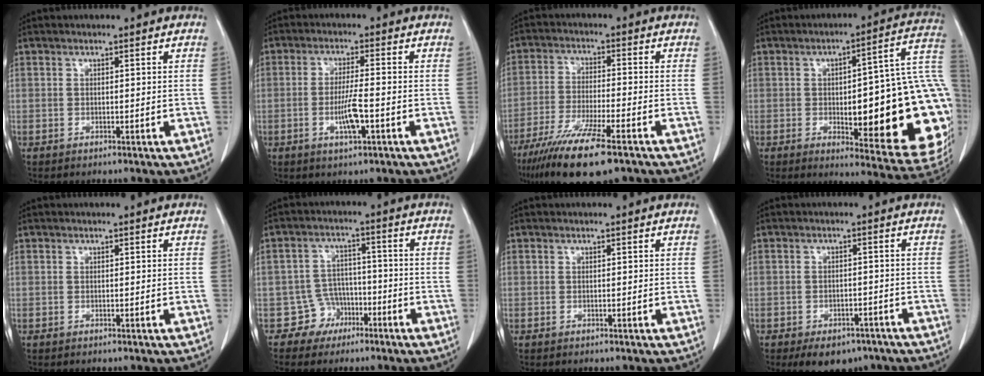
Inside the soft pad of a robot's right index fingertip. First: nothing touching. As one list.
[{"total": 2.8, "force": [-0.8, 0.0, 2.6], "torque": [-0.055, -0.005, -0.017]}, {"total": 13.3, "force": [-8.8, 1.5, 9.8], "torque": [-0.182, -0.038, -0.151]}, {"total": 26.8, "force": [-3.0, 6.2, 25.9], "torque": [-0.233, 0.023, -0.025]}, {"total": 0.0}, {"total": 5.0, "force": [-2.8, 4.1, -0.2], "torque": [0.014, 0.016, -0.043]}, {"total": 0.0}, {"total": 7.1, "force": [-5.2, 4.0, 2.7], "torque": [-0.027, 0.003, -0.068]}]